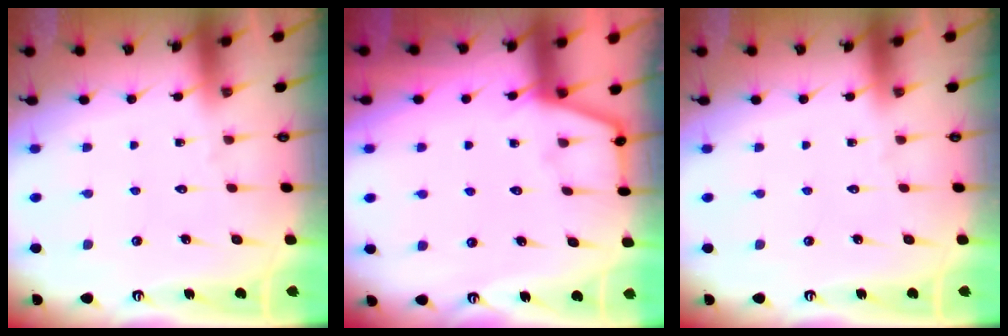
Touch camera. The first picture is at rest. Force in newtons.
{"total": 3.8, "press": 3.8, "slide": 0.5}
{"total": 0.0}